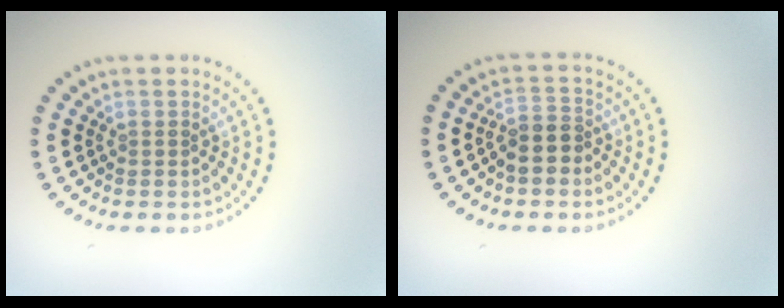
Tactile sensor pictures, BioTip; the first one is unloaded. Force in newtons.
{"total": 2.6, "press": 2.3, "slide": 1.2}